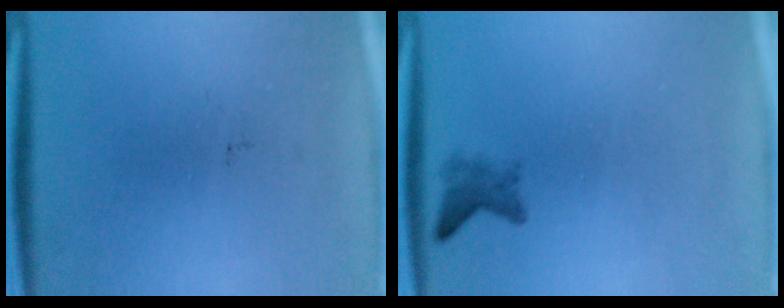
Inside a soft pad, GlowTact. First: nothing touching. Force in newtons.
{"total": 1.7}